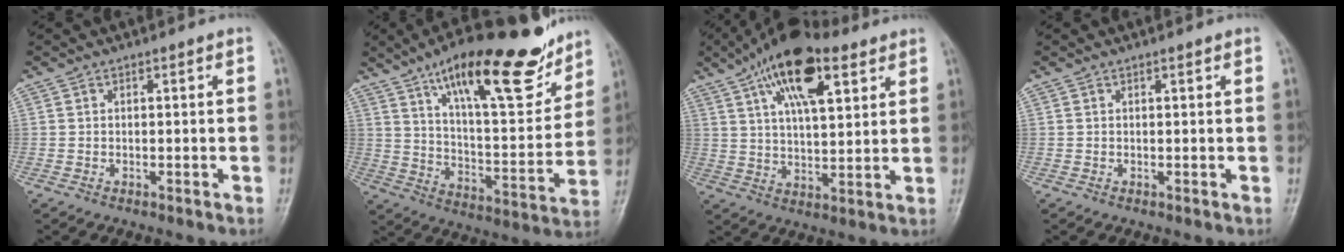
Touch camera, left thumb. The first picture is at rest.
{"total": 24.0, "force": [15.5, 7.5, 16.7], "torque": [-0.215, -0.064, 0.247]}
{"total": 15.5, "force": [7.8, 6.5, 11.7], "torque": [-0.170, -0.011, 0.130]}
{"total": 0.0}